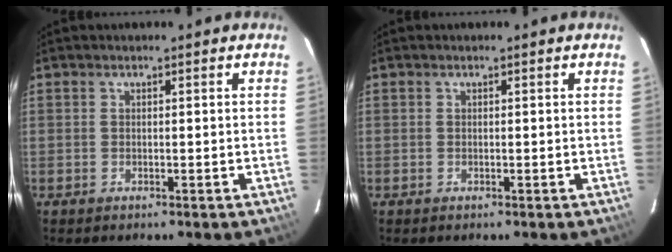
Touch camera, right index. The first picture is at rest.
{"total": 0.0}